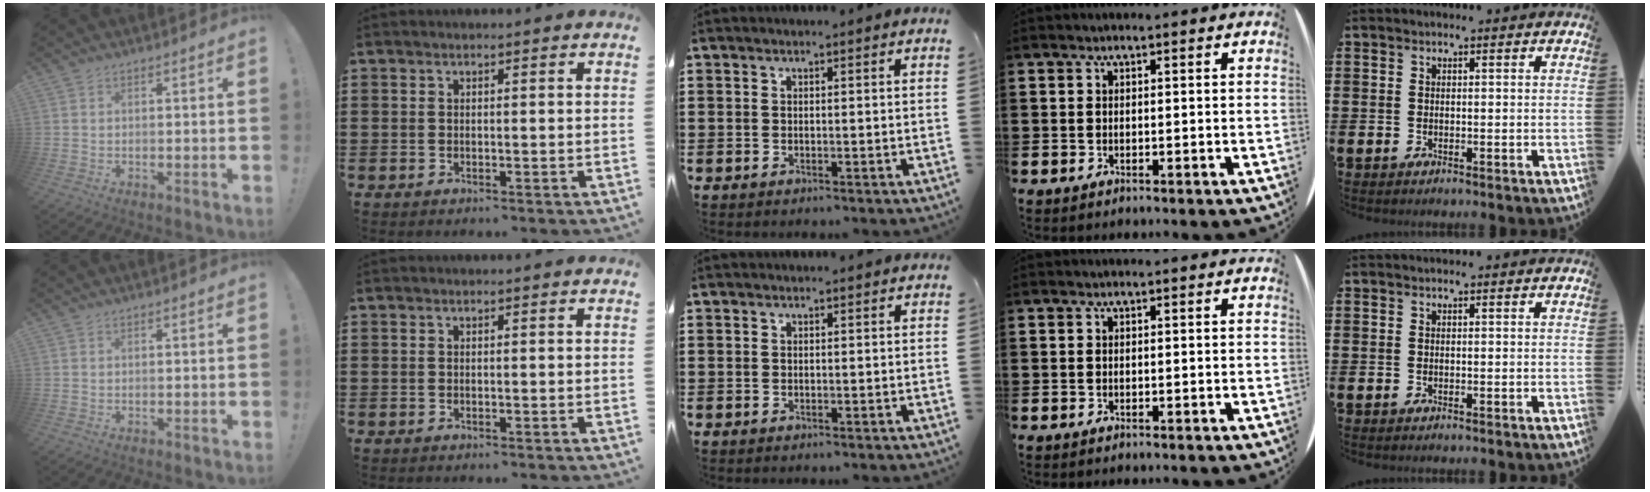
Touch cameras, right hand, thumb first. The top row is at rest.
{}